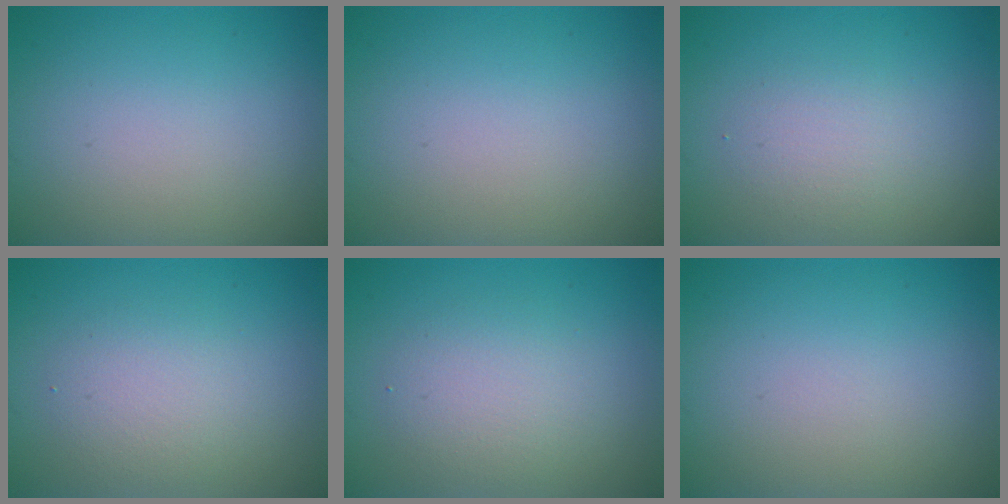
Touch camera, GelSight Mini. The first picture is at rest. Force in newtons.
{"total": 0.0}
{"total": 1.9, "press": 1.9, "slide": 0.0}
{"total": 2.7, "press": 2.7, "slide": 0.1}
{"total": 2.8, "press": 2.8, "slide": 0.2}
{"total": 0.0}